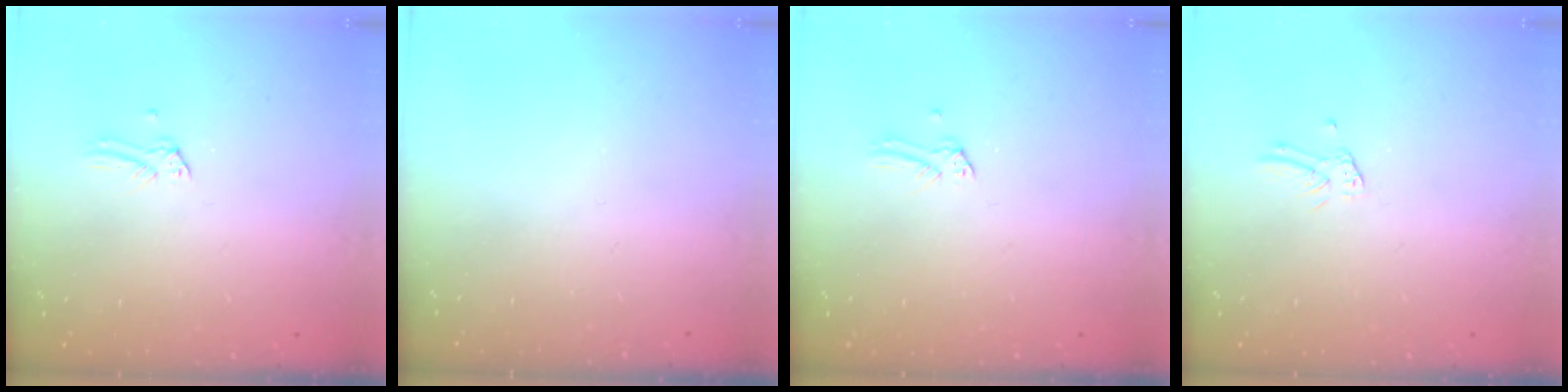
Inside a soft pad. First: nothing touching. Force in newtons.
{"total": 0.0}
{"total": 0.0}
{"total": 1.3, "press": 1.3, "slide": 0.1}